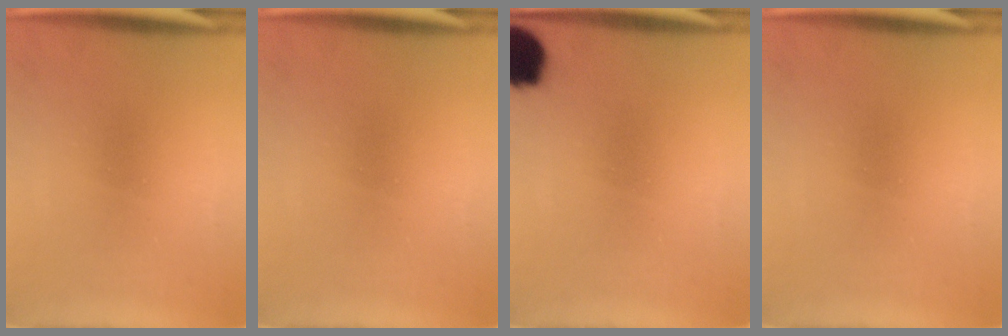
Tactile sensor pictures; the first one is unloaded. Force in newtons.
{"total": 0.0}
{"total": 11.1}
{"total": 0.0}